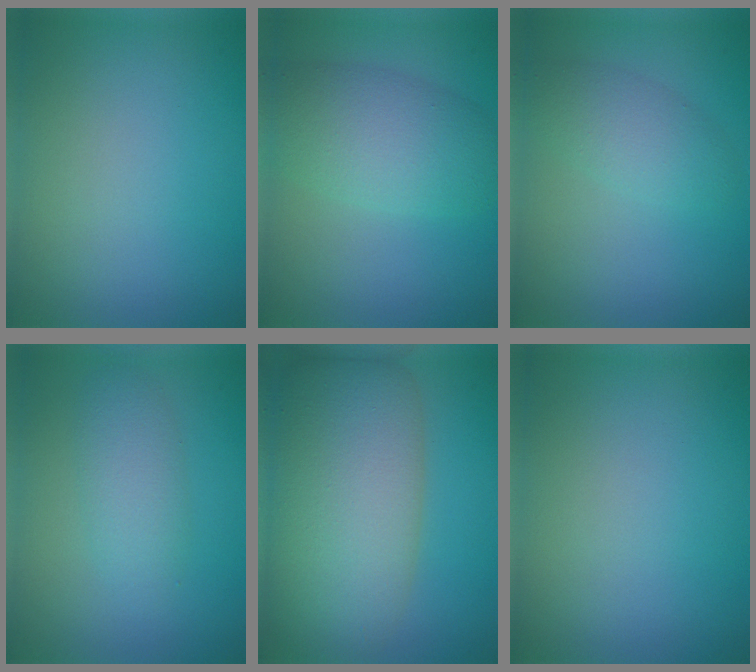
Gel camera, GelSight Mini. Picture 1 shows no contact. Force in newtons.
{"total": 5.6, "press": 5.6, "slide": 0.3}
{"total": 2.8, "press": 2.8, "slide": 0.1}
{"total": 2.8, "press": 2.8, "slide": 0.1}
{"total": 12.3, "press": 12.3, "slide": 0.6}
{"total": 0.0}